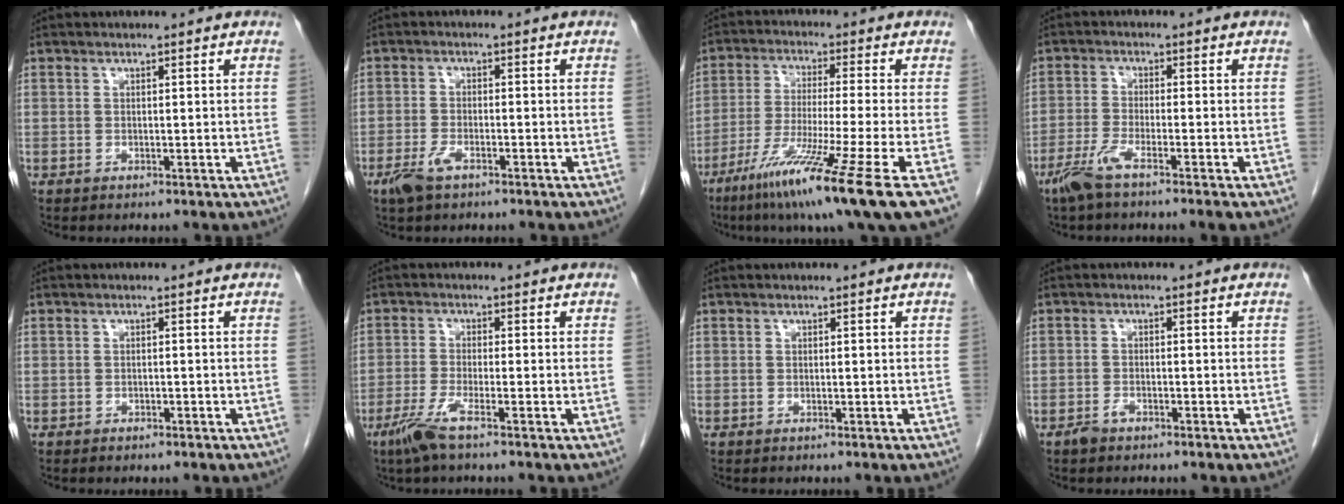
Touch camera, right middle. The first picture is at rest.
{"total": 3.7, "force": [-2.4, 1.3, 2.4], "torque": [-0.058, -0.002, -0.044]}
{"total": 15.1, "force": [-8.8, -2.0, 12.2], "torque": [-0.213, -0.054, -0.154]}
{"total": 4.7, "force": [-3.4, -0.2, 3.3], "torque": [-0.071, -0.010, -0.074]}
{"total": 0.9, "force": [-0.7, 0.5, 0.4], "torque": [-0.011, 0.000, -0.008]}
{"total": 4.3, "force": [-2.8, -0.1, 3.2], "torque": [-0.071, -0.010, -0.063]}
{"total": 0.0}
{"total": 1.6, "force": [-1.3, 0.7, 0.7], "torque": [-0.016, 0.001, -0.021]}